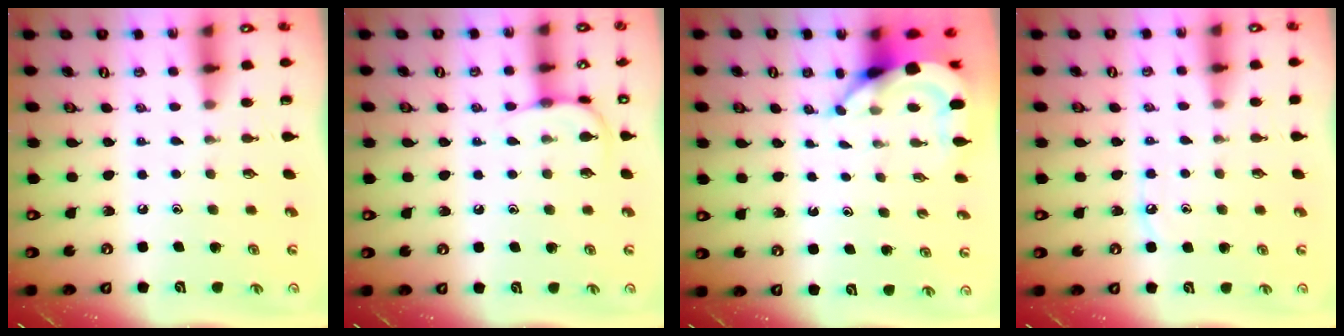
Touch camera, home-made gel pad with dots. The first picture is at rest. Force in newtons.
{"total": 6.4, "press": 6.4, "slide": 0.8}
{"total": 5.3, "press": 5.2, "slide": 0.5}
{"total": 3.9, "press": 3.9, "slide": 0.6}